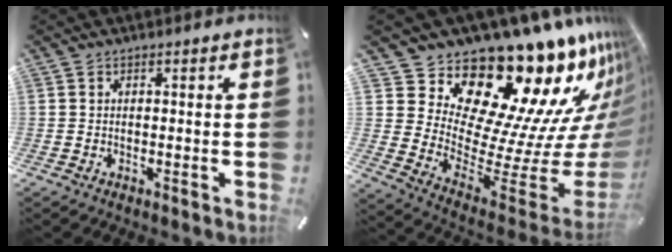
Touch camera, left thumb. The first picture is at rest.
{"total": 23.5, "force": [17.3, 10.9, 11.6], "torque": [-0.135, -0.185, 0.316]}